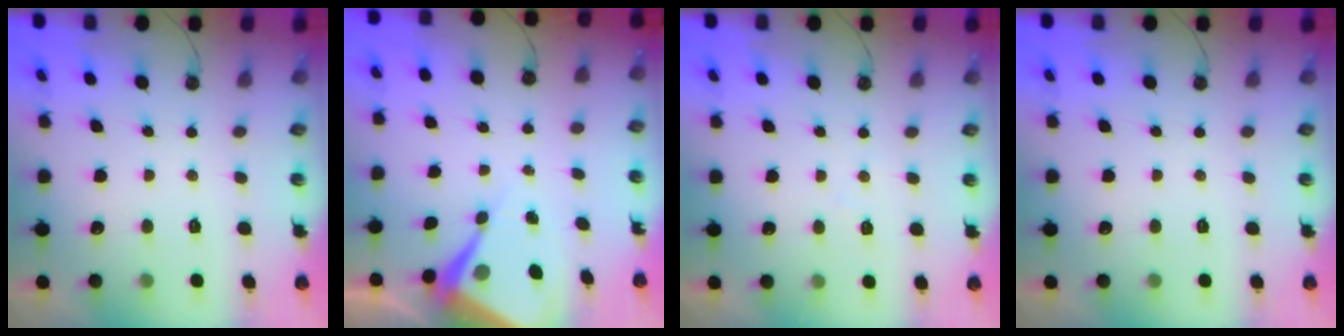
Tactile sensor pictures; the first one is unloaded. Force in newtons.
{"total": 7.0, "press": 7.0, "slide": 0.3}
{"total": 4.5, "press": 4.5, "slide": 0.7}
{"total": 0.0}